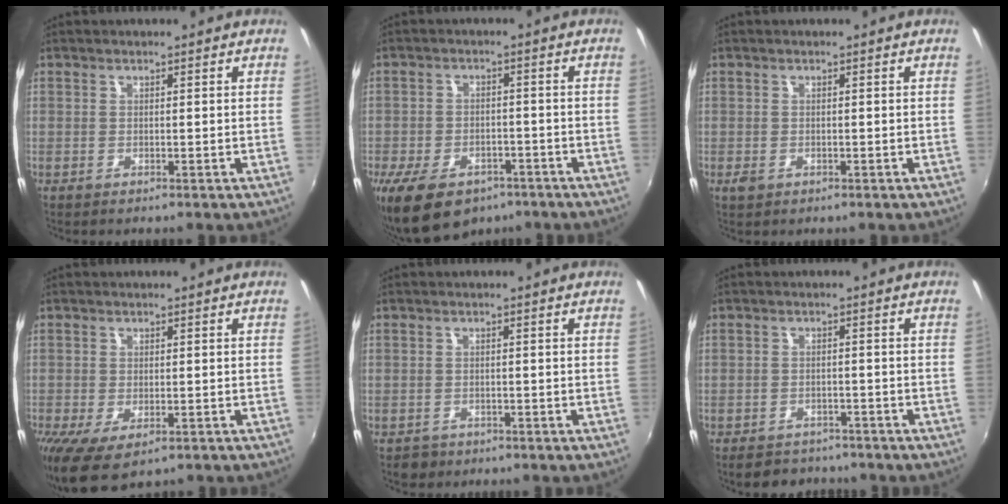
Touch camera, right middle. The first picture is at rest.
{"total": 13.3, "force": [-8.7, 7.5, 6.7], "torque": [-0.157, -0.022, -0.138]}
{"total": 1.5, "force": [-0.7, 1.1, 0.8], "torque": [-0.015, -0.003, -0.014]}
{"total": 7.0, "force": [-3.5, 3.4, 5.0], "torque": [-0.098, -0.035, -0.053]}
{"total": 2.4, "force": [-1.5, 1.9, 0.6], "torque": [-0.016, -0.003, -0.021]}
{"total": 5.7, "force": [-4.8, 2.9, 0.9], "torque": [-0.027, 0.007, -0.071]}